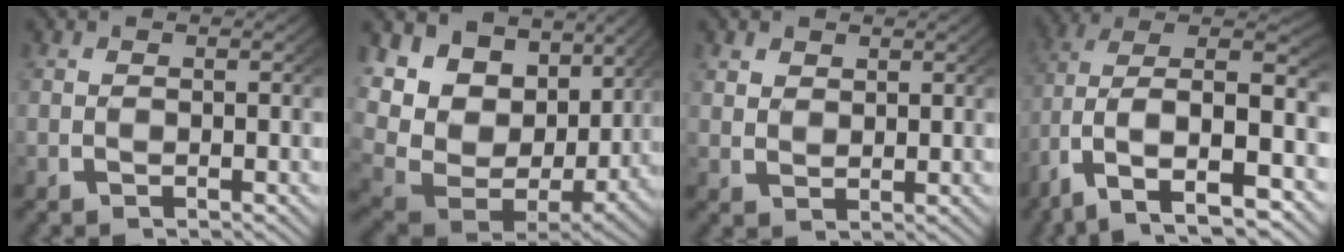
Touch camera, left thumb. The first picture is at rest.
{"total": 16.0, "force": [0.8, 11.8, 10.8], "torque": [-0.230, -0.040, 0.022]}
{"total": 1.9, "force": [1.4, 1.1, 0.6], "torque": [-0.005, -0.006, 0.034]}
{"total": 11.8, "force": [-1.3, 7.7, 8.9], "torque": [-0.184, -0.052, 0.005]}